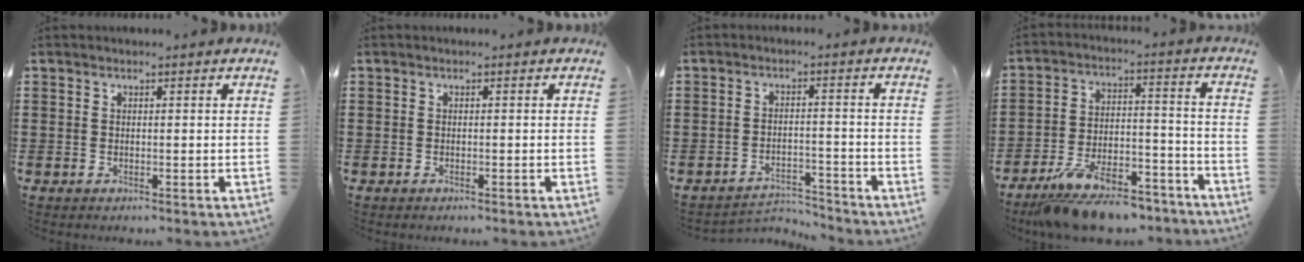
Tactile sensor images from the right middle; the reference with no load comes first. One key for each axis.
{"total": 0.0}
{"total": 3.3, "fx": -3.3, "fy": 0.4, "fz": 0.4, "tx": -0.012, "ty": 0.003, "tz": -0.070}
{"total": 11.2, "fx": -9.7, "fy": 2.9, "fz": 4.7, "tx": -0.082, "ty": 0.033, "tz": -0.186}